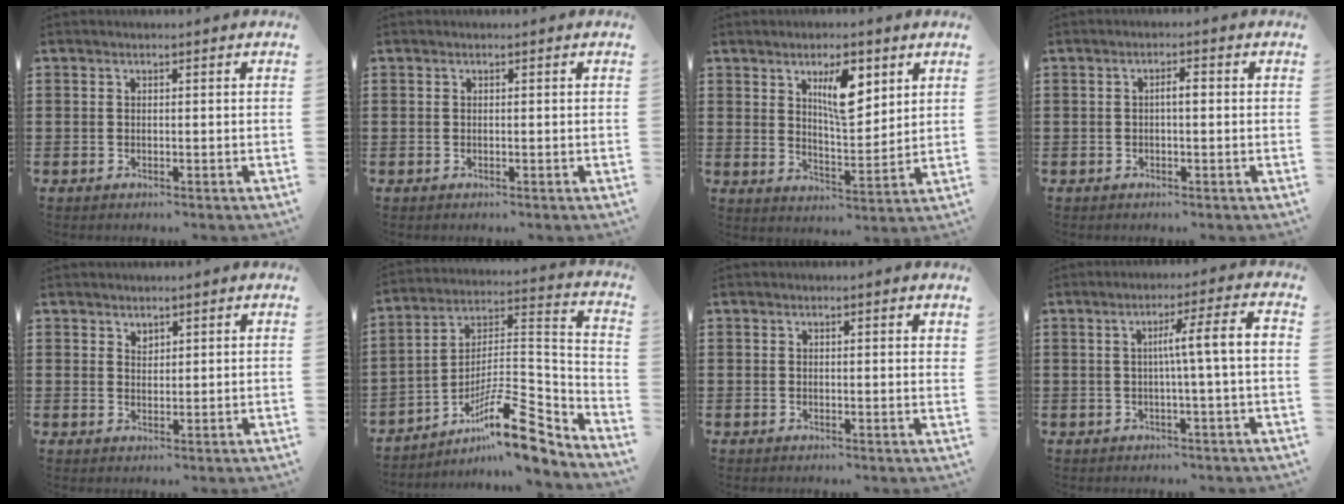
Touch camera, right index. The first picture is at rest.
{"total": 0.0}
{"total": 7.8, "force": [3.7, 2.9, 6.2], "torque": [-0.099, -0.005, 0.056]}
{"total": 1.7, "force": [-0.1, 0.4, 1.6], "torque": [-0.030, 0.003, -0.004]}
{"total": 1.5, "force": [1.3, 0.7, 0.2], "torque": [-0.005, 0.001, 0.026]}
{"total": 13.8, "force": [-9.2, 3.9, 9.5], "torque": [-0.149, 0.020, -0.169]}
{"total": 0.6, "force": [0.4, 0.1, 0.4], "torque": [-0.009, 0.001, 0.007]}
{"total": 6.0, "force": [-0.2, -0.3, 6.0], "torque": [-0.109, 0.000, -0.012]}